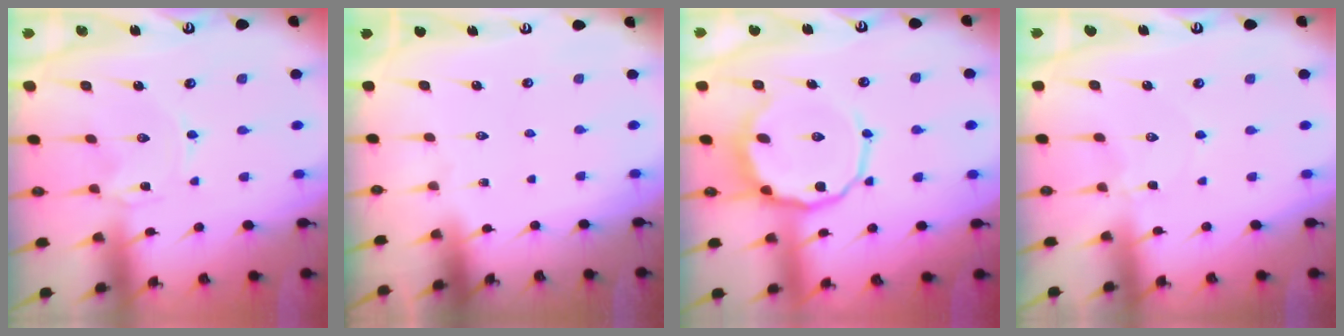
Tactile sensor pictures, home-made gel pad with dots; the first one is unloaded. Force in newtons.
{"total": 0.0}
{"total": 10.9, "press": 10.7, "slide": 2.3}
{"total": 1.0, "press": 1.0, "slide": 0.1}